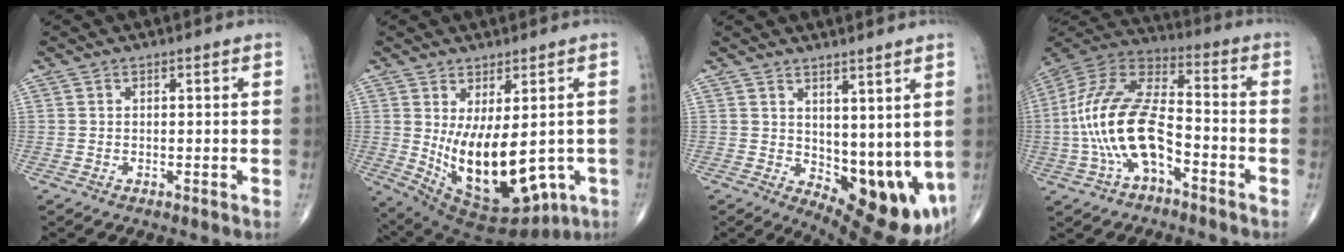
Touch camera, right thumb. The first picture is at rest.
{"total": 17.2, "force": [-1.7, 8.5, 14.8], "torque": [-0.236, -0.019, 0.008]}
{"total": 11.9, "force": [1.4, 5.5, 10.4], "torque": [-0.117, -0.034, 0.040]}
{"total": 18.3, "force": [-4.8, 9.0, 15.2], "torque": [-0.310, 0.046, -0.091]}